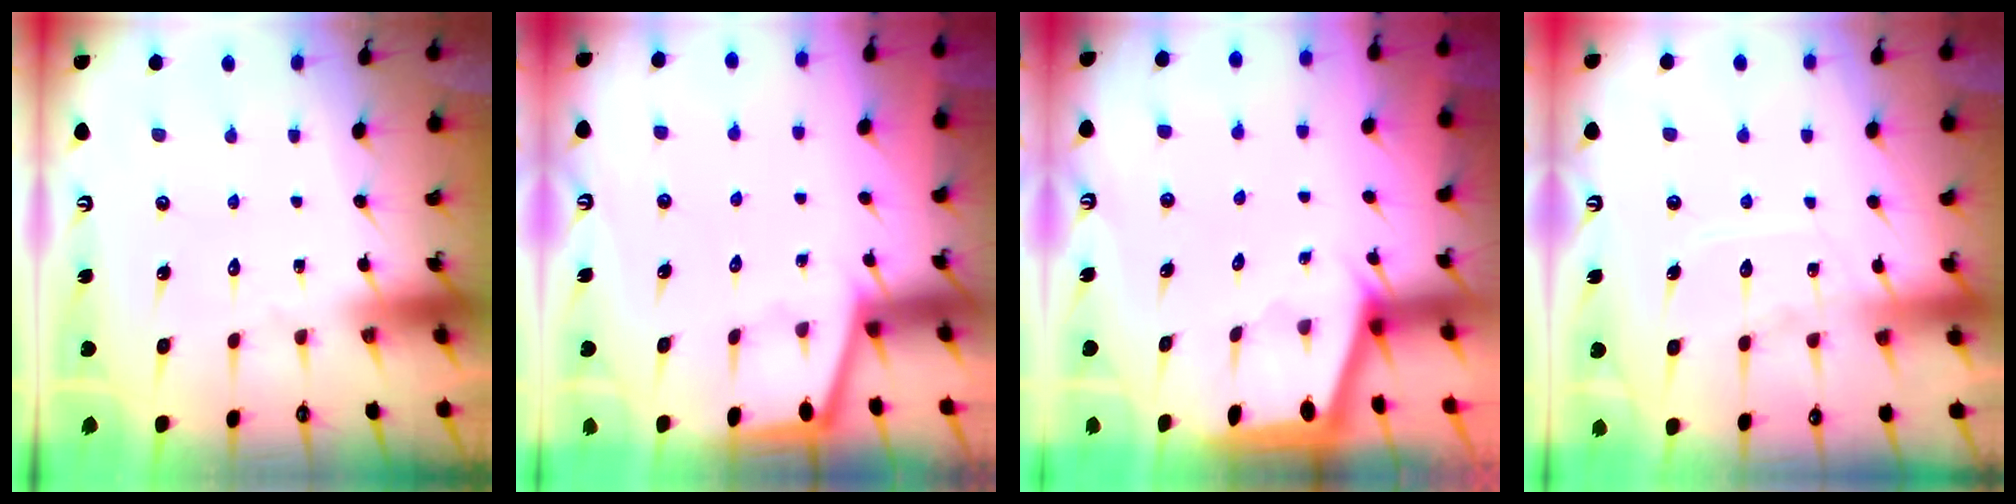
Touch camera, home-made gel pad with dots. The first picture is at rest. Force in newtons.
{"total": 1.3, "press": 1.2, "slide": 0.2}
{"total": 1.8, "press": 1.8, "slide": 0.3}
{"total": 7.0, "press": 6.9, "slide": 0.6}